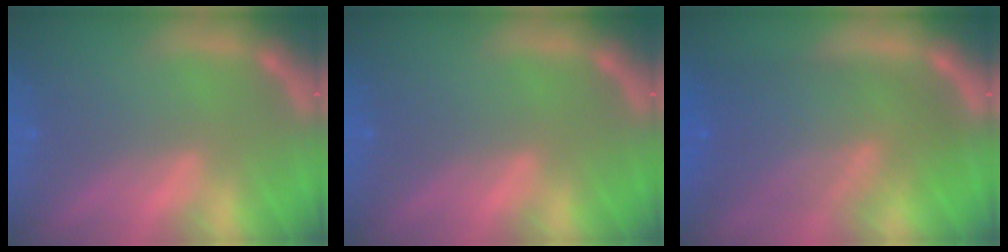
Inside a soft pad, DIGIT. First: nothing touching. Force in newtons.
{"total": 0.0}
{"total": 9.6}